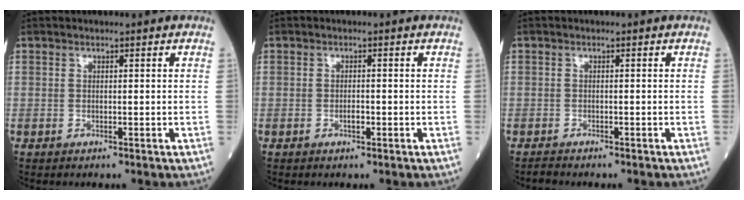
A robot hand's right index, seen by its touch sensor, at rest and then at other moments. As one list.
[{"total": 1.0, "force": [-0.4, 0.3, 0.9], "torque": [-0.018, 0.001, -0.005]}, {"total": 0.8, "force": [-0.8, 0.1, -0.2], "torque": [-0.001, -0.003, -0.016]}]